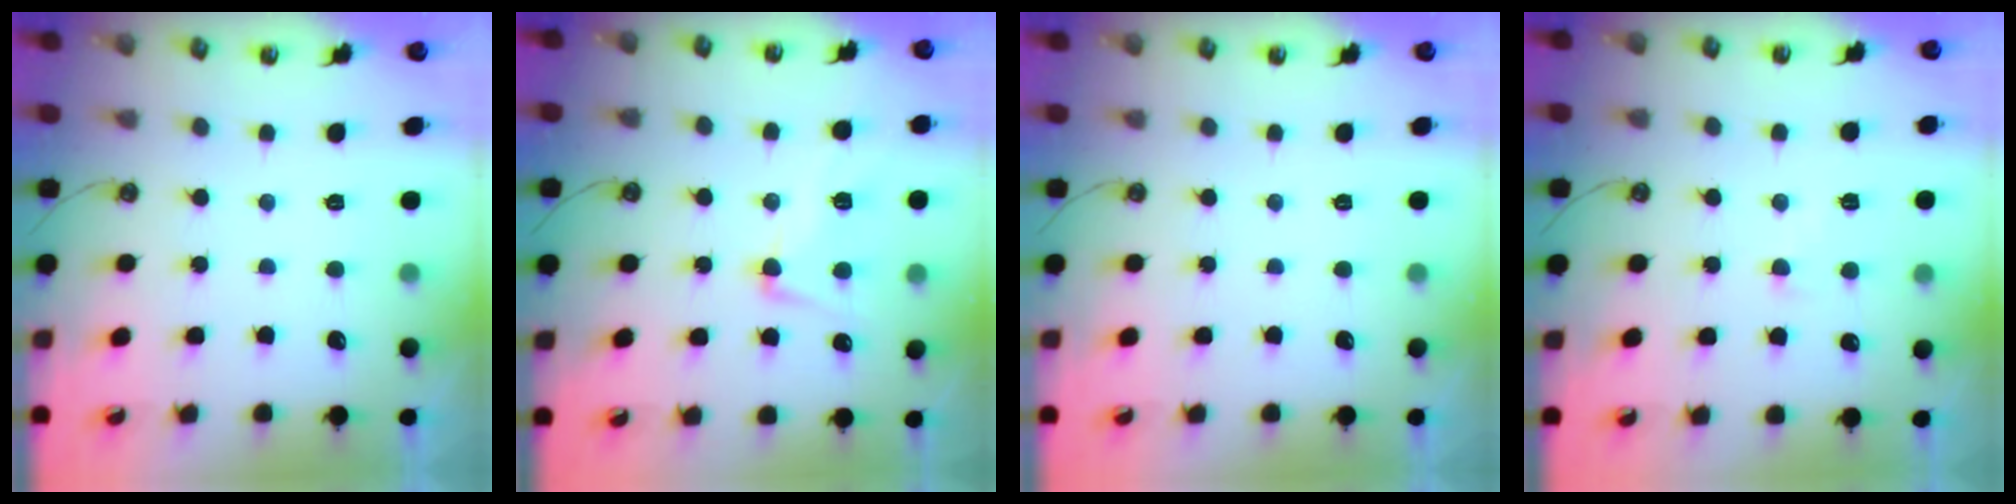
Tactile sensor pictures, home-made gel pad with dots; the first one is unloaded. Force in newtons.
{"total": 3.5, "press": 3.4, "slide": 0.7}
{"total": 0.0}
{"total": 3.4, "press": 3.4, "slide": 0.4}